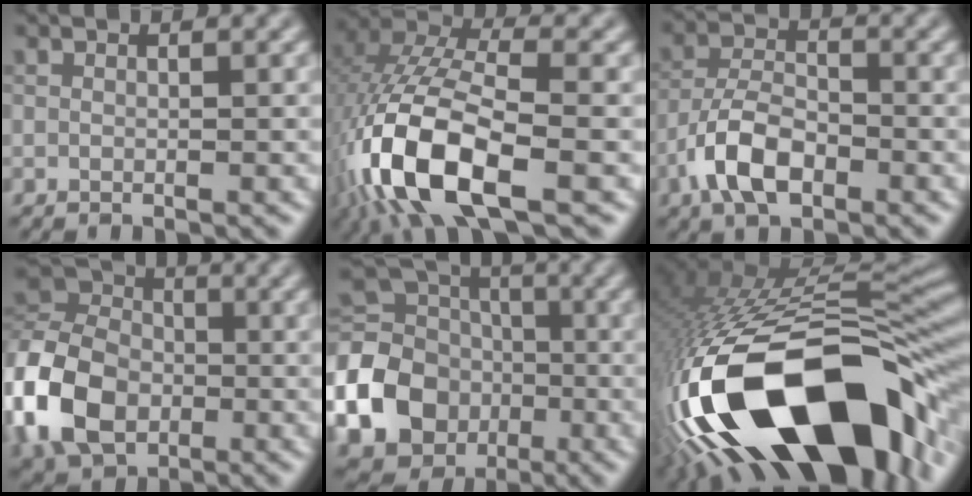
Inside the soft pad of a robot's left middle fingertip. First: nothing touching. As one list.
[{"total": 12.4, "force": [-5.1, 5.1, 10.1], "torque": [-0.222, -0.003, -0.100]}, {"total": 5.3, "force": [-2.6, 2.7, 3.7], "torque": [-0.071, 0.006, -0.058]}, {"total": 9.7, "force": [-3.3, 7.0, 5.7], "torque": [-0.132, 0.001, -0.082]}, {"total": 13.4, "force": [-4.5, 11.3, 5.6], "torque": [-0.143, -0.027, -0.112]}, {"total": 20.0, "force": [-7.7, 9.1, 16.1], "torque": [-0.318, -0.030, -0.107]}]